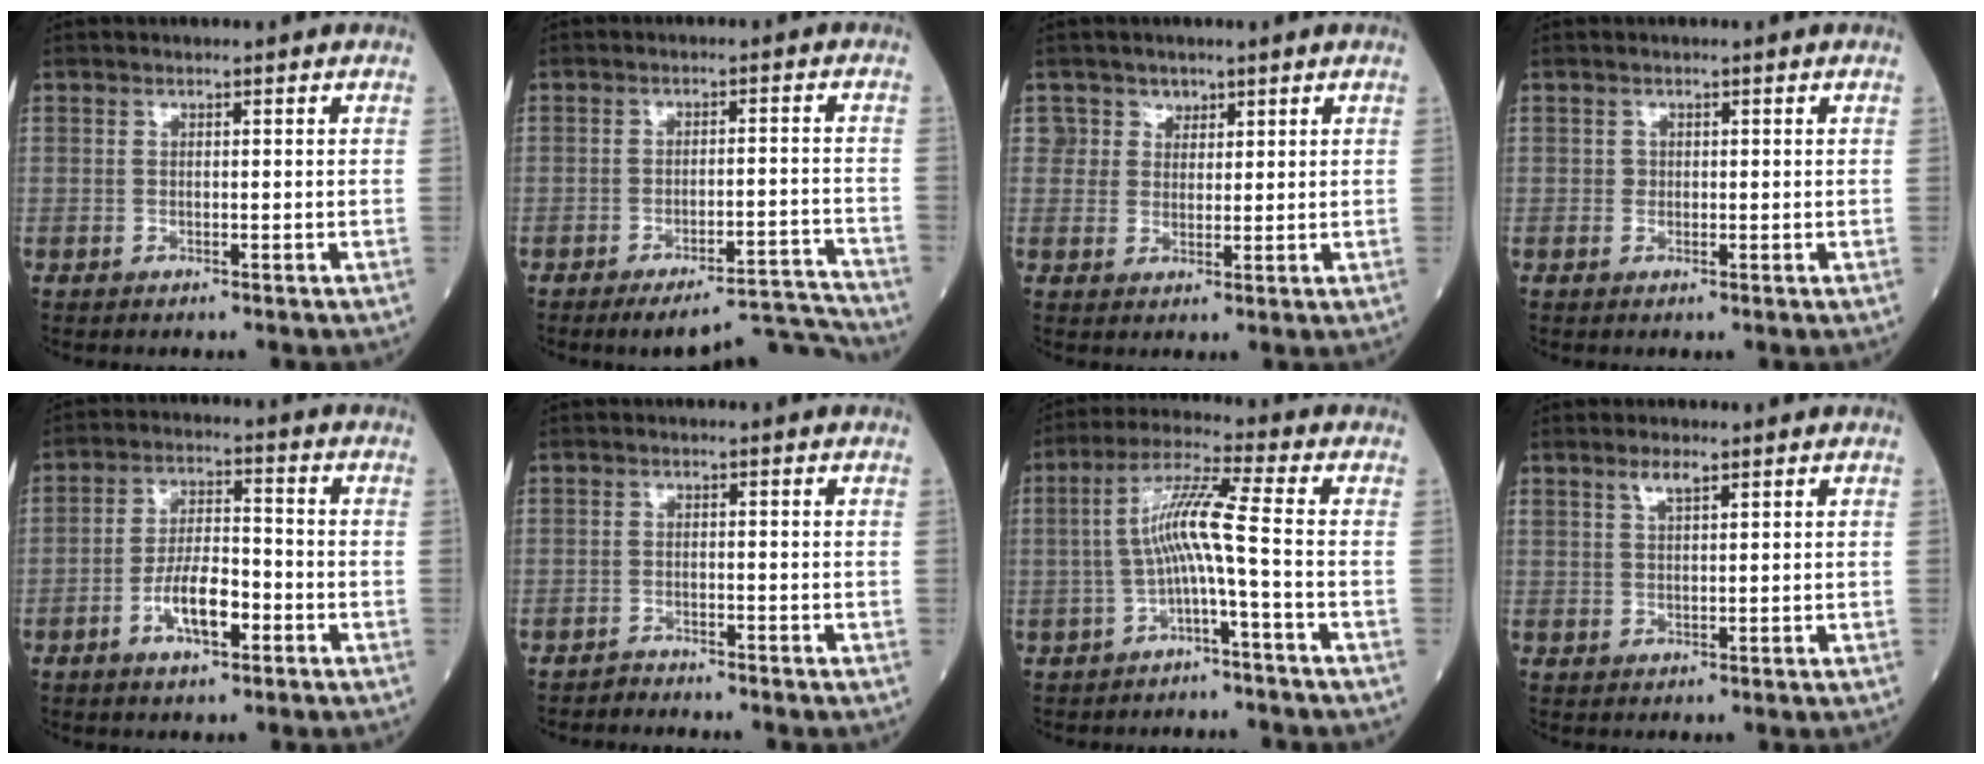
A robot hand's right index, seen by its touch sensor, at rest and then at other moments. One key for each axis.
{"total": 9.4, "fx": -9.3, "fy": -0.8, "fz": 1.6, "tx": 0.004, "ty": 0.015, "tz": -0.138}
{"total": 3.2, "fx": 1.8, "fy": 2.5, "fz": -0.6, "tx": 0.031, "ty": -0.003, "tz": 0.023}
{"total": 0.6, "fx": 0.0, "fy": 0.6, "fz": 0.1, "tx": 0.001, "ty": 0.003, "tz": 0.000}
{"total": 7.6, "fx": -3.2, "fy": 2.5, "fz": 6.4, "tx": -0.124, "ty": 0.006, "tz": -0.058}
{"total": 1.6, "fx": -1.5, "fy": 0.0, "fz": -0.5, "tx": 0.011, "ty": -0.007, "tz": -0.024}
{"total": 7.3, "fx": -1.5, "fy": -0.9, "fz": 7.1, "tx": -0.139, "ty": 0.025, "tz": -0.026}
{"total": 2.4, "fx": 1.7, "fy": 0.5, "fz": 1.7, "tx": -0.035, "ty": 0.003, "tz": 0.033}